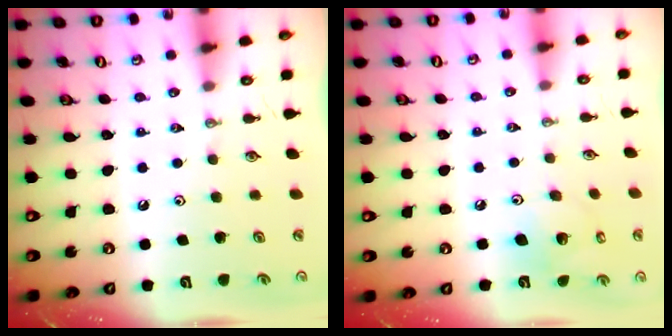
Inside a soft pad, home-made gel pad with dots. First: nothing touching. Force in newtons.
{"total": 7.7, "press": 7.5, "slide": 1.7}